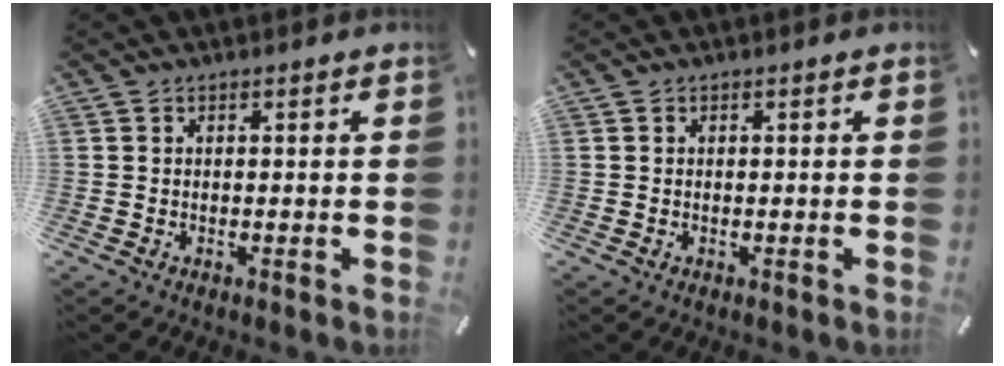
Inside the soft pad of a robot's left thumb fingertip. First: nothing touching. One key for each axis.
{"total": 0.0}